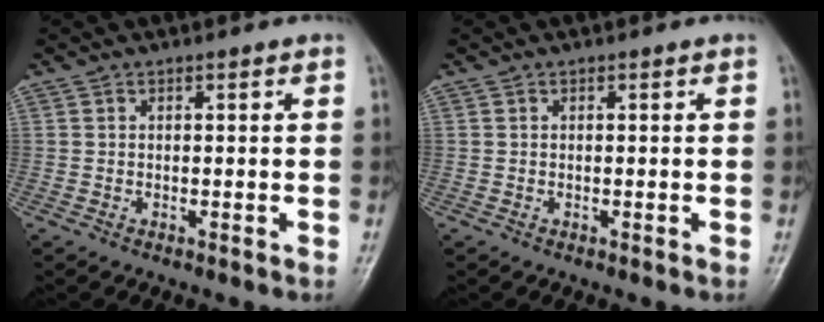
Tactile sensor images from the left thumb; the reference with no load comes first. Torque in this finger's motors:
{"motor_torque": [0.00, 0.00, 0.02, -0.03, 0.00]}